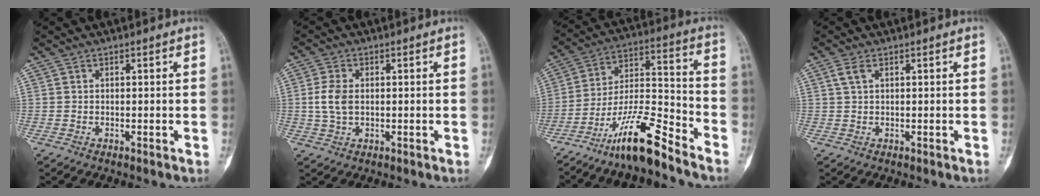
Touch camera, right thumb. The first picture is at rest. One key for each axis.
{"total": 5.0, "fx": 0.2, "fy": 3.2, "fz": 3.9, "tx": -0.086, "ty": 0.004, "tz": 0.003}
{"total": 14.5, "fx": -11.0, "fy": 2.5, "fz": 9.1, "tx": -0.175, "ty": 0.084, "tz": -0.198}
{"total": 2.0, "fx": 0.8, "fy": 0.9, "fz": 1.6, "tx": -0.042, "ty": 0.010, "tz": 0.021}